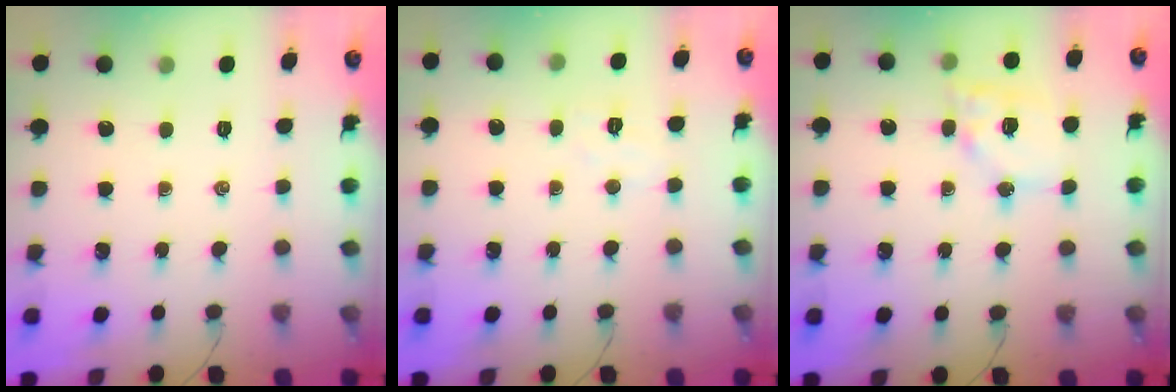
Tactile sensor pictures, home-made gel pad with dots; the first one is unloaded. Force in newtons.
{"total": 3.6, "press": 3.5, "slide": 0.8}
{"total": 12.4, "press": 12.2, "slide": 2.1}